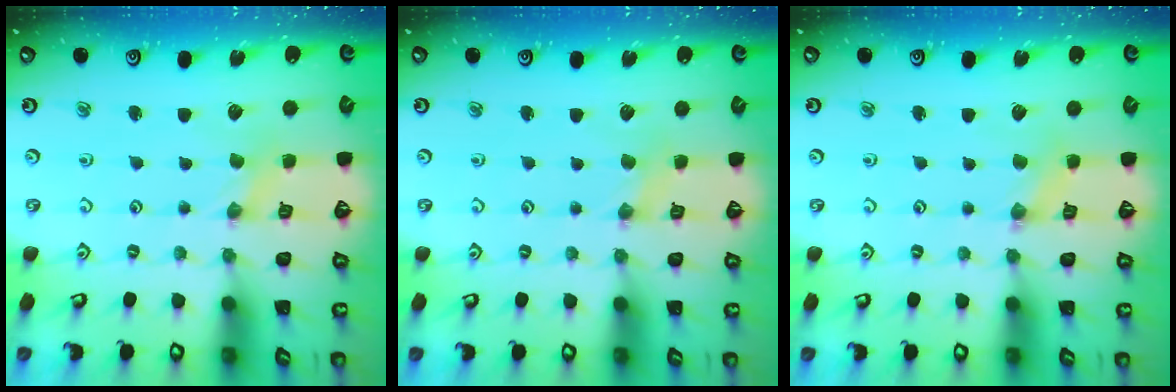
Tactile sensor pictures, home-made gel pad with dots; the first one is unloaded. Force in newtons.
{"total": 1.4, "press": 1.4, "slide": 0.3}
{"total": 1.2, "press": 1.1, "slide": 0.3}